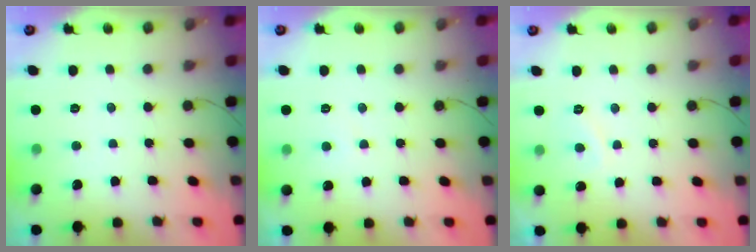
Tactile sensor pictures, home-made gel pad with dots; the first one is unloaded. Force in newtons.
{"total": 2.5, "press": 2.4, "slide": 0.4}
{"total": 1.5, "press": 1.4, "slide": 0.6}